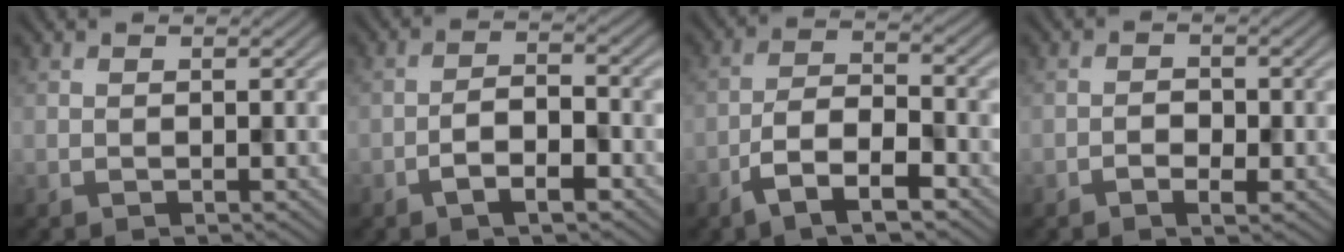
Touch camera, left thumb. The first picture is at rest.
{"total": 4.3, "force": [-2.4, 1.6, 3.2], "torque": [-0.055, 0.006, -0.048]}
{"total": 6.6, "force": [-4.0, 2.3, 4.8], "torque": [-0.090, 0.008, -0.085]}
{"total": 2.0, "force": [-0.9, 1.2, 1.4], "torque": [-0.020, 0.003, -0.019]}